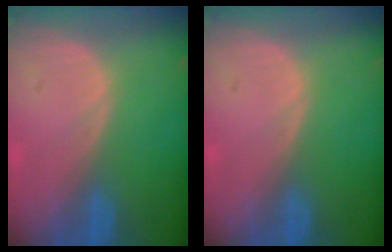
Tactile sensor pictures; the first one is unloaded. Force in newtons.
{"total": 0.0}